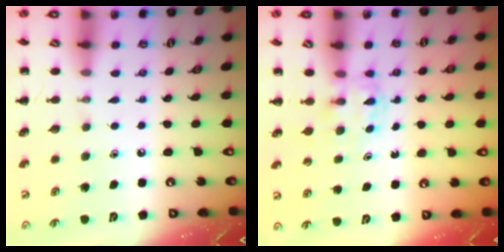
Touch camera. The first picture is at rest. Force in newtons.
{"total": 2.6, "press": 2.4, "slide": 1.1}